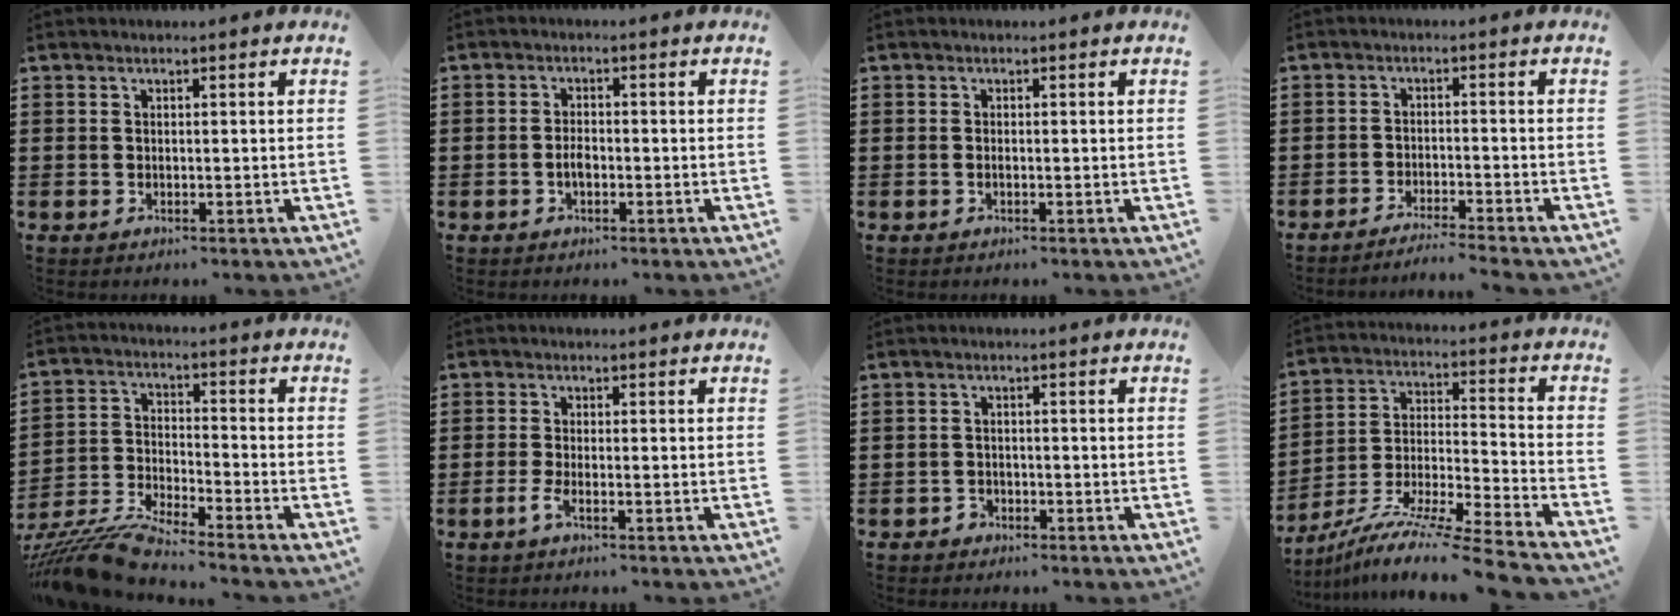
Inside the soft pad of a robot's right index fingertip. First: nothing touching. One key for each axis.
{"total": 2.2, "fx": -0.7, "fy": 1.2, "fz": 1.7, "tx": -0.042, "ty": 0.000, "tz": -0.016}
{"total": 0.6, "fx": -0.3, "fy": 0.1, "fz": 0.5, "tx": -0.010, "ty": -0.004, "tz": -0.004}
{"total": 2.8, "fx": -2.7, "fy": -0.4, "fz": 0.4, "tx": -0.010, "ty": 0.001, "tz": -0.057}
{"total": 8.7, "fx": -8.4, "fy": 0.1, "fz": 2.5, "tx": -0.066, "ty": 0.000, "tz": -0.167}
{"total": 2.1, "fx": -1.1, "fy": 0.3, "fz": 1.8, "tx": -0.053, "ty": -0.010, "tz": -0.027}
{"total": 1.4, "fx": -1.2, "fy": 0.7, "fz": 0.1, "tx": -0.006, "ty": 0.002, "tz": -0.027}
{"total": 10.6, "fx": -9.4, "fy": -0.8, "fz": 5.0, "tx": -0.087, "ty": 0.000, "tz": -0.189}